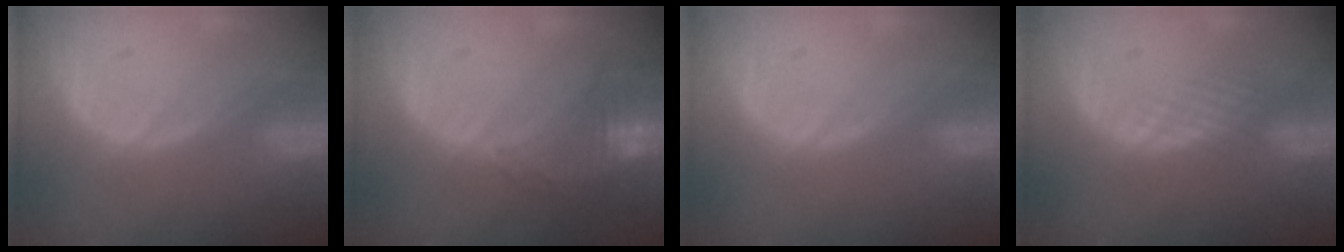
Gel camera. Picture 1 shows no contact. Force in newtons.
{"total": 8.1, "press": 7.1, "slide": 3.8}
{"total": 0.0}
{"total": 1.8, "press": 1.8, "slide": 0.2}